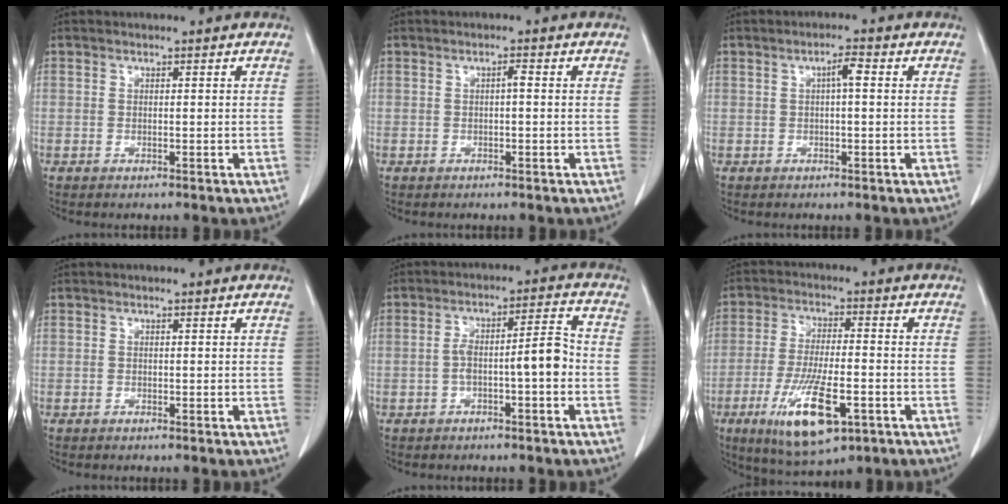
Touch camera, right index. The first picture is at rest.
{"total": 0.9, "force": [-0.1, 0.2, 0.9], "torque": [-0.015, 0.002, 0.000]}
{"total": 2.3, "force": [0.4, 0.3, 2.2], "torque": [-0.038, 0.005, 0.006]}
{"total": 0.0}
{"total": 6.4, "force": [-1.7, 1.0, 6.1], "torque": [-0.099, 0.031, -0.025]}
{"total": 12.9, "force": [-5.5, 3.3, 11.1], "torque": [-0.214, -0.023, -0.086]}